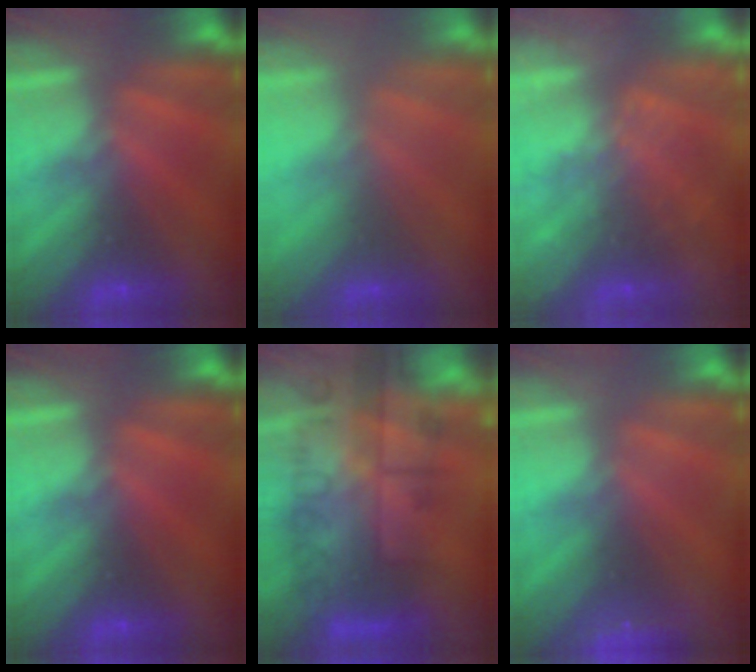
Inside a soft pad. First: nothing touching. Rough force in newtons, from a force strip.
{"total": 2.8}
{"total": 6.4}
{"total": 0.0}
{"total": 7.7}
{"total": 2.4}